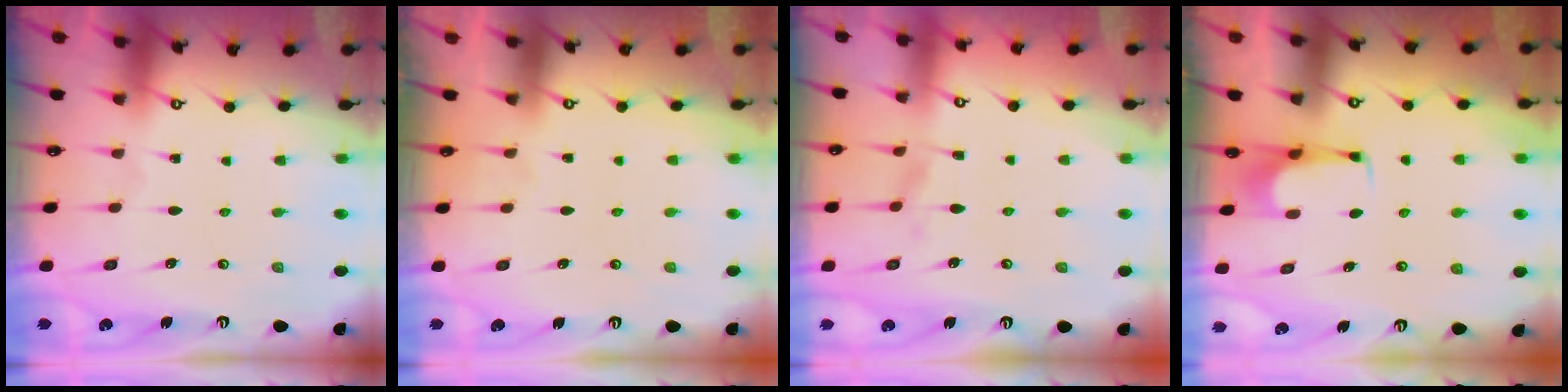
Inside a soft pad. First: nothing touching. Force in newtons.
{"total": 1.5, "press": 1.4, "slide": 0.7}
{"total": 2.4, "press": 2.3, "slide": 0.7}
{"total": 1.0, "press": 0.9, "slide": 0.3}